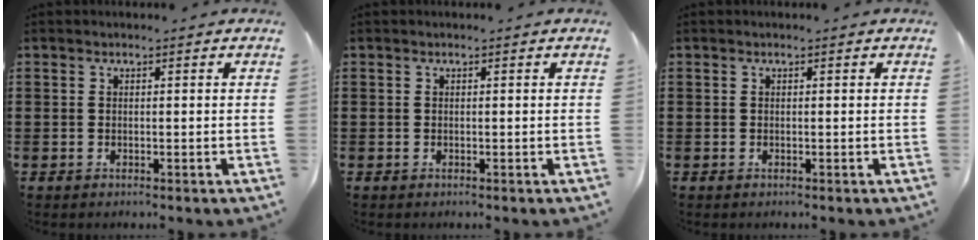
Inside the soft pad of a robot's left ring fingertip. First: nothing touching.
{"total": 0.0}
{"total": 0.0}